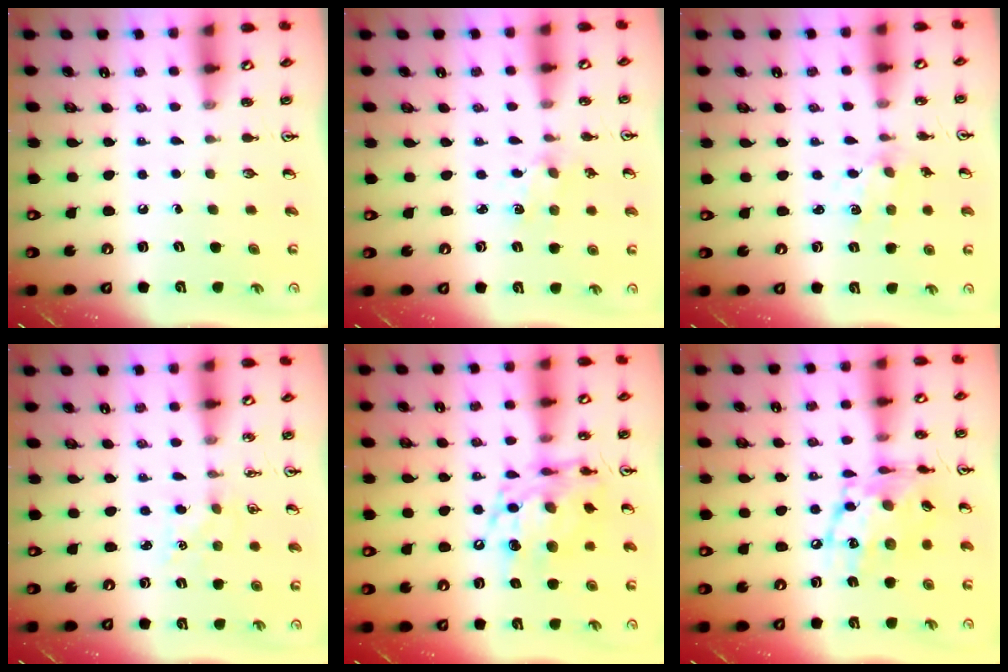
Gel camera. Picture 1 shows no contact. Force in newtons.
{"total": 1.3, "press": 1.2, "slide": 0.4}
{"total": 2.0, "press": 2.0, "slide": 0.5}
{"total": 2.8, "press": 2.8, "slide": 0.3}
{"total": 14.2, "press": 14.2, "slide": 1.2}
{"total": 15.6, "press": 15.6, "slide": 0.9}